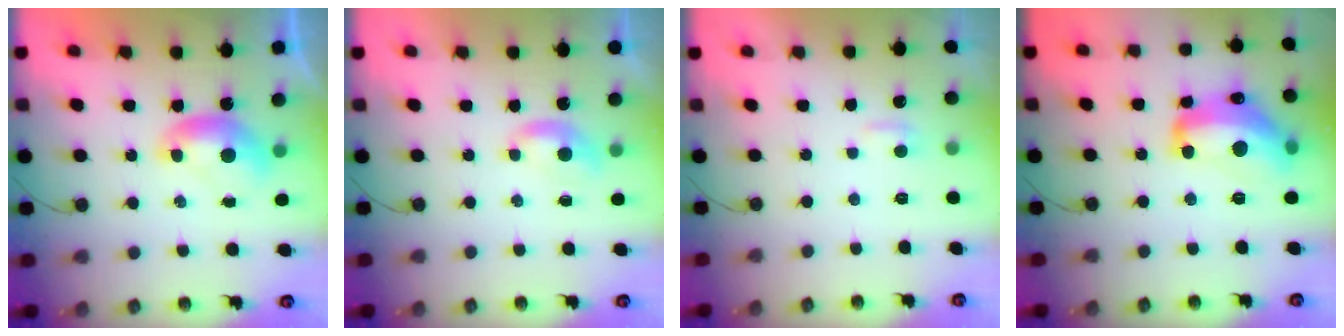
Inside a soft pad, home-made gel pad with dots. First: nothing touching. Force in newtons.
{"total": 1.6, "press": 1.5, "slide": 0.5}
{"total": 2.5, "press": 2.5, "slide": 0.3}
{"total": 12.7, "press": 12.7, "slide": 0.9}